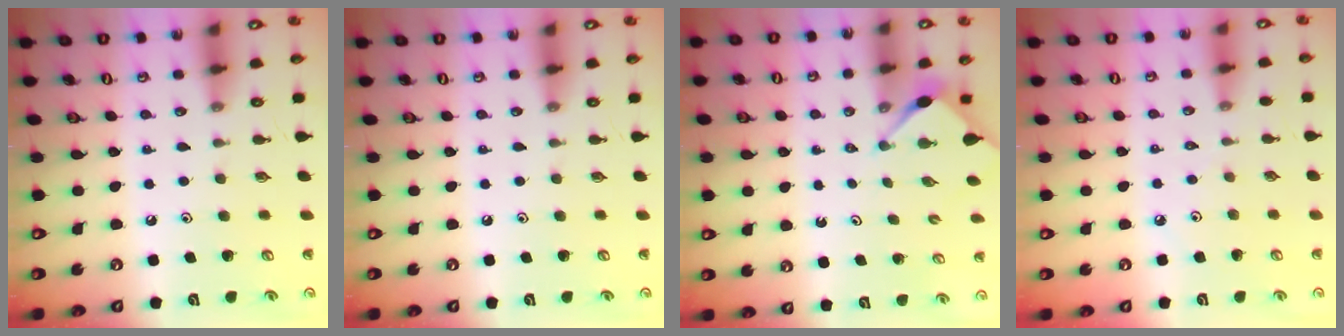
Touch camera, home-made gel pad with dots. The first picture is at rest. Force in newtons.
{"total": 0.0}
{"total": 2.6, "press": 2.6, "slide": 0.4}
{"total": 1.9, "press": 1.9, "slide": 0.4}